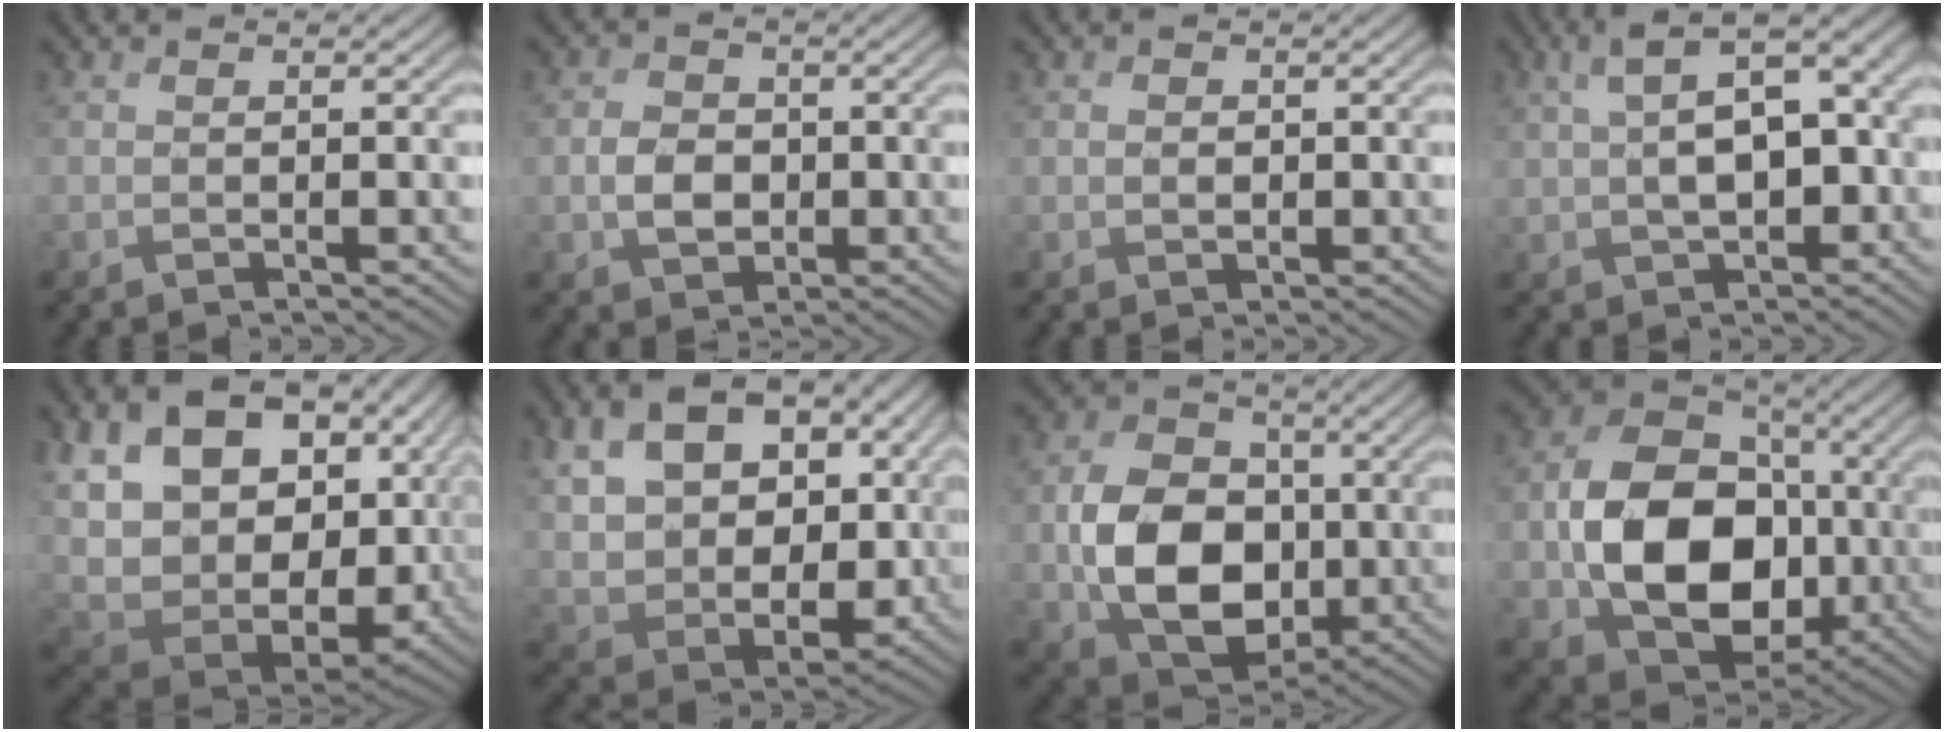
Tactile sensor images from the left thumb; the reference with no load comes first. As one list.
[{"total": 4.0, "force": [-1.0, 3.2, 2.1], "torque": [-0.041, -0.006, -0.022]}, {"total": 1.1, "force": [-0.2, 0.9, 0.4], "torque": [-0.011, -0.004, -0.003]}, {"total": 10.9, "force": [0.8, 6.0, 9.0], "torque": [-0.171, 0.001, 0.016]}, {"total": 18.6, "force": [2.7, 13.2, 12.8], "torque": [-0.255, -0.024, 0.095]}, {"total": 14.3, "force": [2.8, 10.4, 9.5], "torque": [-0.207, -0.006, 0.069]}, {"total": 12.1, "force": [-1.6, 9.2, 7.7], "torque": [-0.153, -0.013, -0.028]}, {"total": 14.7, "force": [-2.5, 11.4, 8.9], "torque": [-0.152, -0.016, -0.045]}]